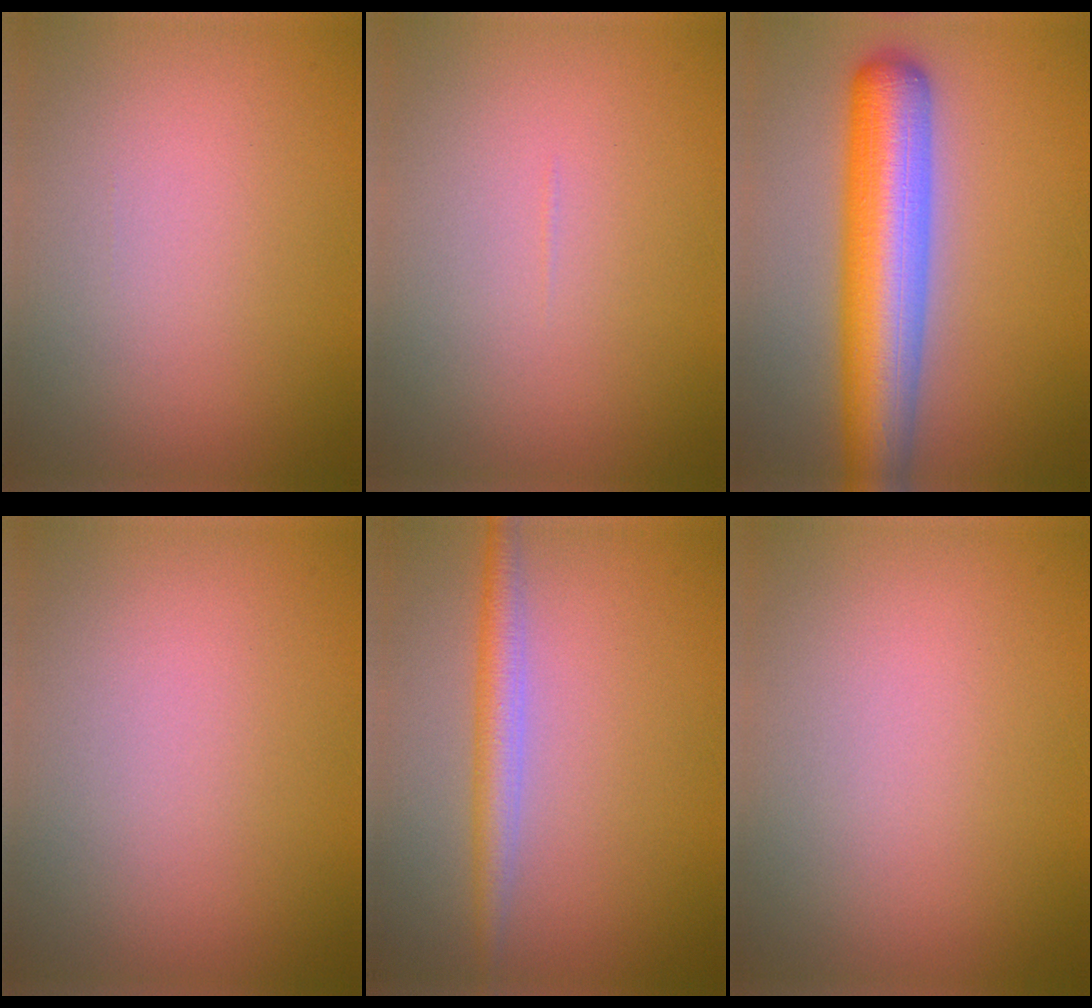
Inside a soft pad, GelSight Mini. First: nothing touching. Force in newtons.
{"total": 0.0}
{"total": 9.3, "press": 9.3, "slide": 0.3}
{"total": 0.0}
{"total": 2.7, "press": 2.7, "slide": 0.0}
{"total": 0.0}